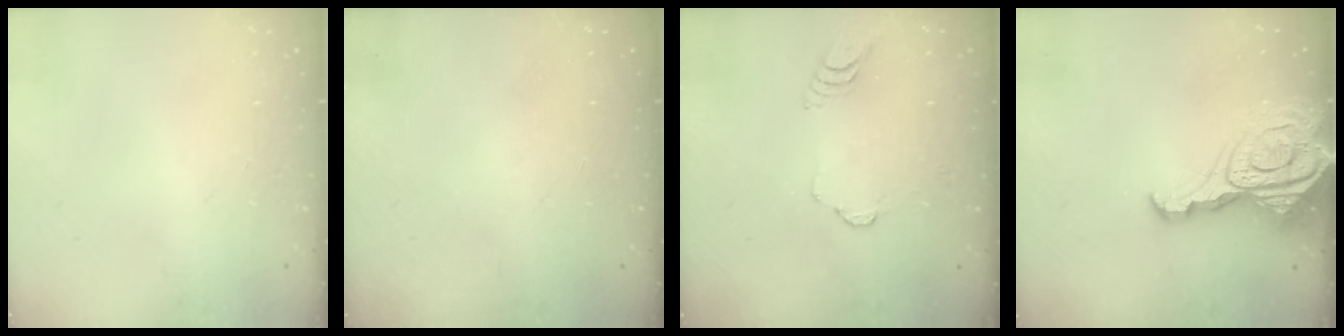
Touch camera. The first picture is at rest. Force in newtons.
{"total": 0.0}
{"total": 4.3, "press": 4.3, "slide": 0.3}
{"total": 17.8, "press": 17.7, "slide": 2.0}